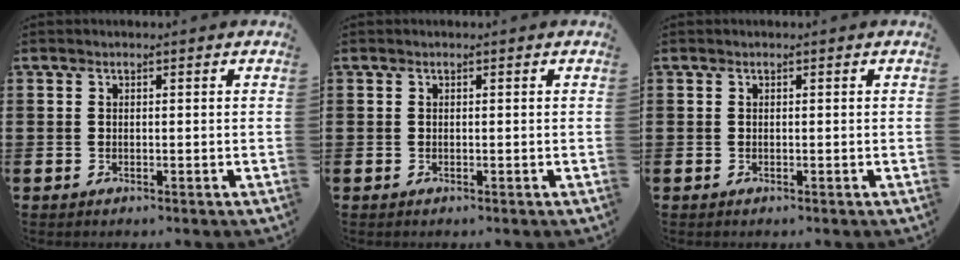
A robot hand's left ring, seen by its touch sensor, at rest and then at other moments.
{"total": 0.0}
{"total": 0.0}